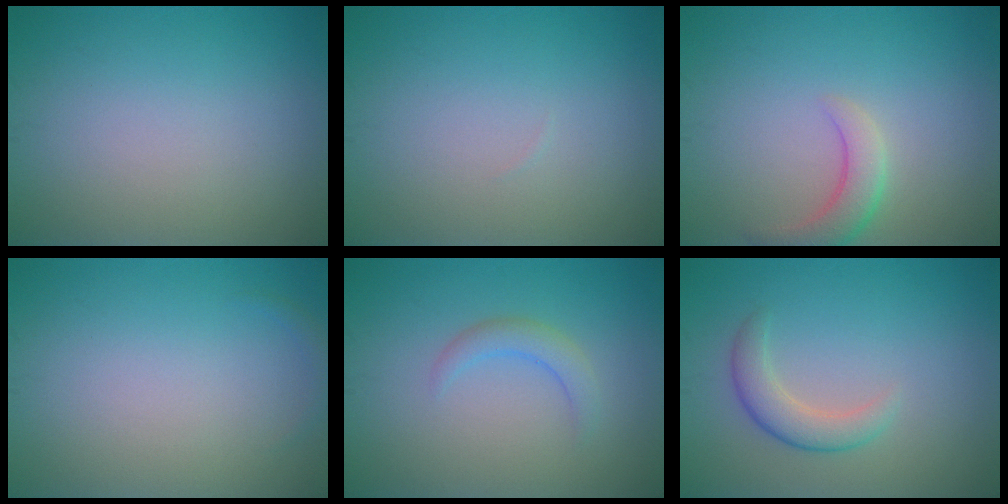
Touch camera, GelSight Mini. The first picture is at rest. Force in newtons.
{"total": 0.0}
{"total": 2.9, "press": 2.8, "slide": 0.3}
{"total": 0.6, "press": 0.6, "slide": 0.1}
{"total": 1.9, "press": 1.9, "slide": 0.3}
{"total": 2.7, "press": 2.7, "slide": 0.1}